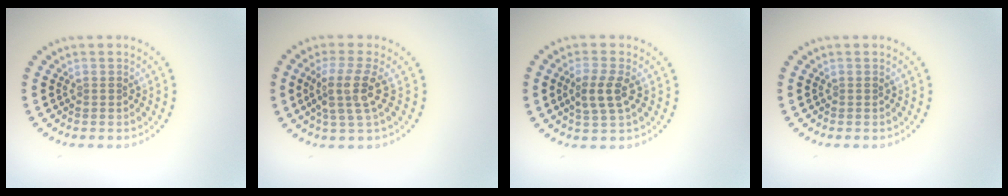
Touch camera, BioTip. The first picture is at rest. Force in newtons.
{"total": 3.6, "press": 2.8, "slide": 2.3}
{"total": 2.7, "press": 2.5, "slide": 1.0}
{"total": 0.0}